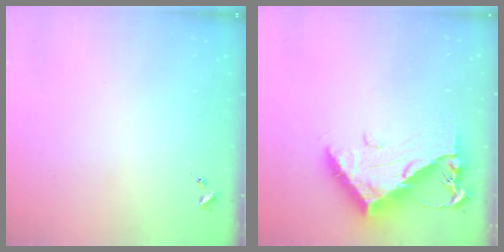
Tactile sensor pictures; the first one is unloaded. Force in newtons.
{"total": 14.0, "press": 14.0, "slide": 1.3}